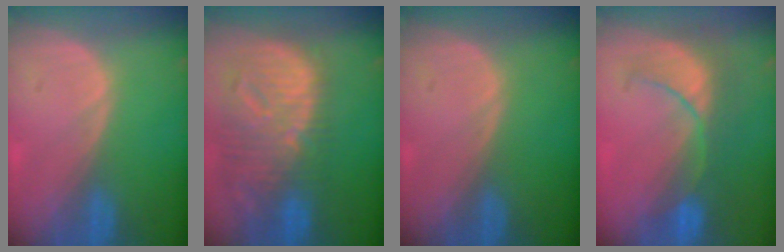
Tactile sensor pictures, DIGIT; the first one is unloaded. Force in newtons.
{"total": 12.7, "press": 11.0, "slide": 6.4}
{"total": 0.0}
{"total": 7.8, "press": 7.7, "slide": 1.6}